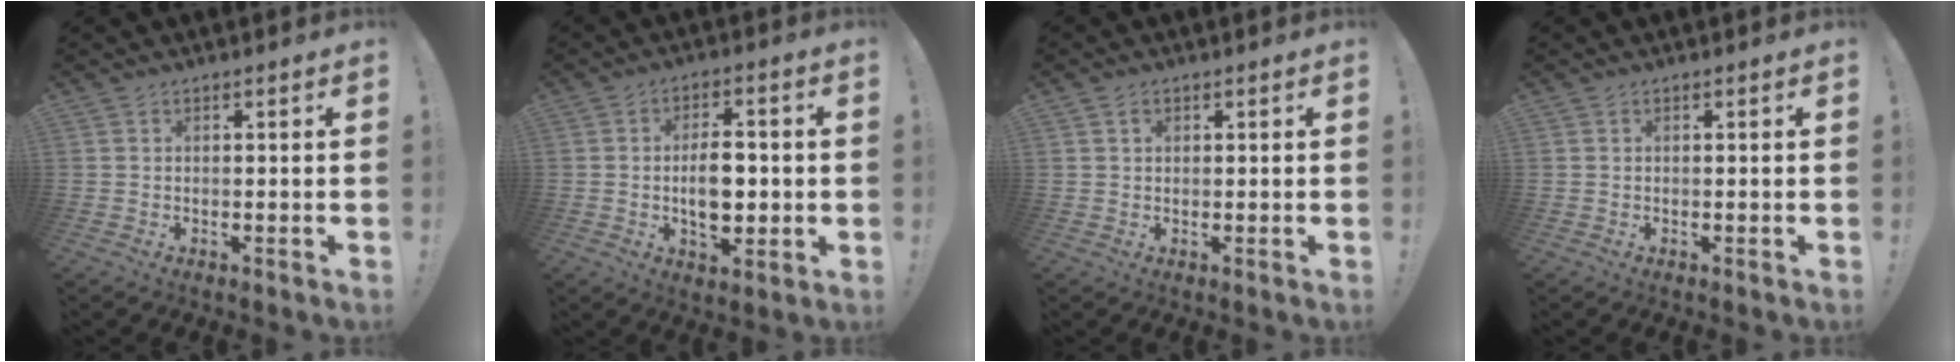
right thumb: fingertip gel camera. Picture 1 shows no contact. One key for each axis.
{"total": 8.9, "fx": -0.7, "fy": 5.4, "fz": 7.1, "tx": -0.110, "ty": -0.001, "tz": -0.017}
{"total": 1.2, "fx": 0.6, "fy": 0.9, "fz": 0.5, "tx": -0.011, "ty": 0.003, "tz": 0.010}
{"total": 0.0}